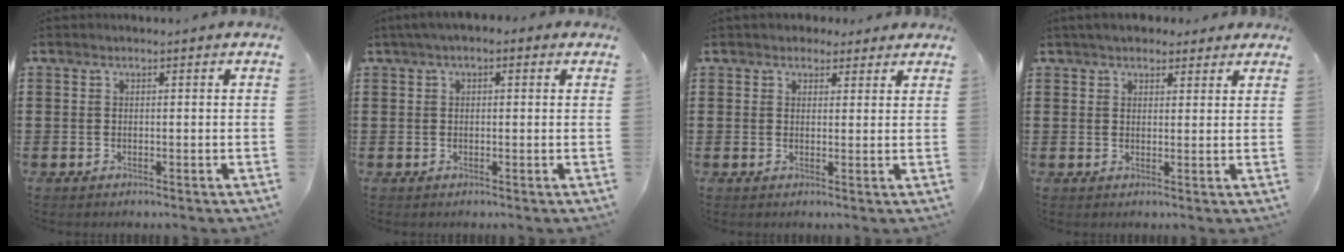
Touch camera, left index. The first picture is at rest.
{"total": 1.7, "force": [0.5, 0.9, 1.4], "torque": [-0.029, 0.008, 0.007]}
{"total": 2.5, "force": [2.0, 1.4, 0.2], "torque": [-0.004, 0.004, 0.036]}
{"total": 3.5, "force": [3.0, 1.6, 1.0], "torque": [-0.029, 0.003, 0.057]}